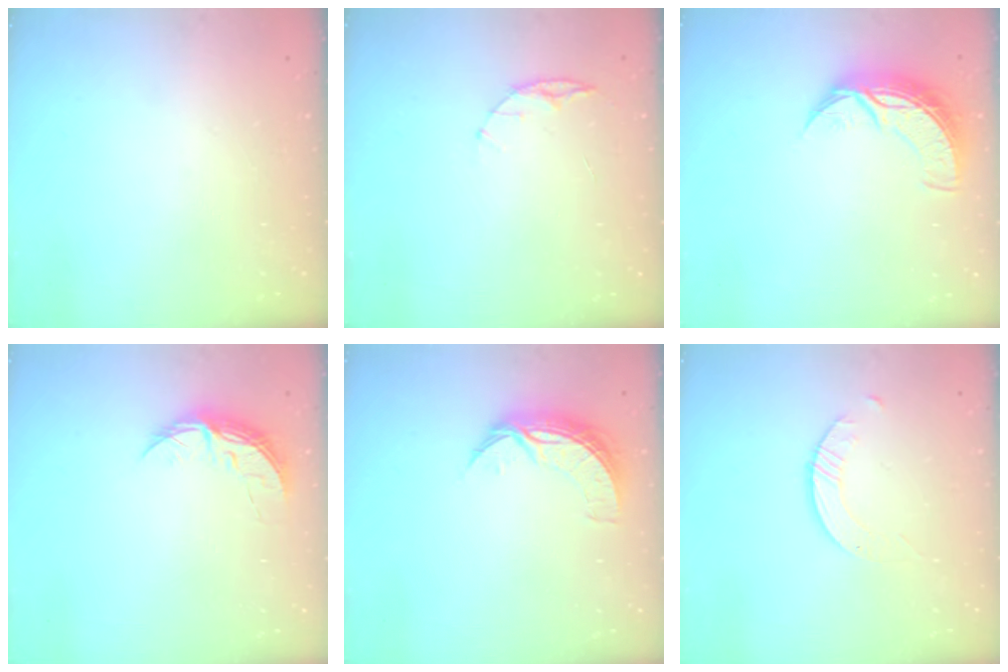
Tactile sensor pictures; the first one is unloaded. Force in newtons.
{"total": 5.1, "press": 5.1, "slide": 0.6}
{"total": 9.0, "press": 9.0, "slide": 0.6}
{"total": 5.9, "press": 5.9, "slide": 0.5}
{"total": 7.9, "press": 7.9, "slide": 0.3}
{"total": 1.7, "press": 1.7, "slide": 0.2}